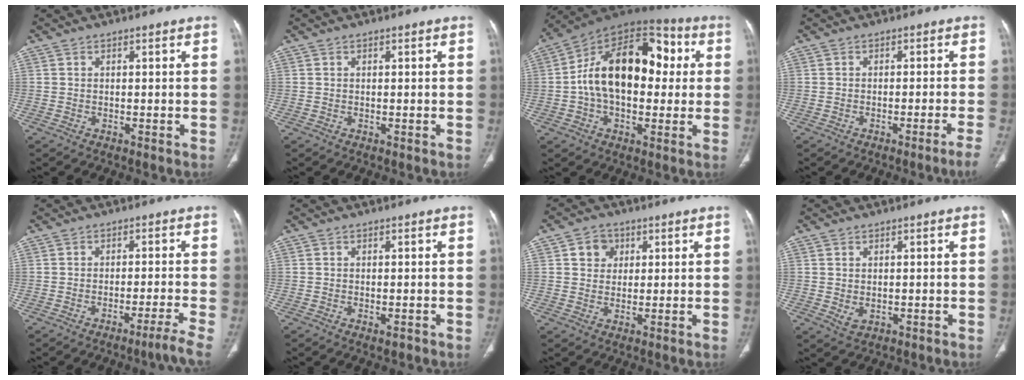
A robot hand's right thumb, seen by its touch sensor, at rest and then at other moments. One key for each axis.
{"total": 0.0}
{"total": 22.0, "fx": 1.9, "fy": 13.6, "fz": 17.2, "tx": -0.255, "ty": 0.038, "tz": 0.021}
{"total": 3.9, "fx": -2.7, "fy": -1.1, "fz": 2.6, "tx": -0.045, "ty": 0.010, "tz": -0.035}
{"total": 4.5, "fx": -3.0, "fy": -1.4, "fz": 3.0, "tx": -0.061, "ty": 0.014, "tz": -0.050}
{"total": 1.2, "fx": -0.6, "fy": 0.5, "fz": 0.9, "tx": -0.014, "ty": -0.002, "tz": -0.005}
{"total": 4.5, "fx": 1.6, "fy": 3.9, "fz": 1.7, "tx": -0.005, "ty": -0.003, "tz": 0.025}
{"total": 2.2, "fx": 0.0, "fy": 1.5, "fz": 1.6, "tx": -0.029, "ty": -0.005, "tz": 0.009}